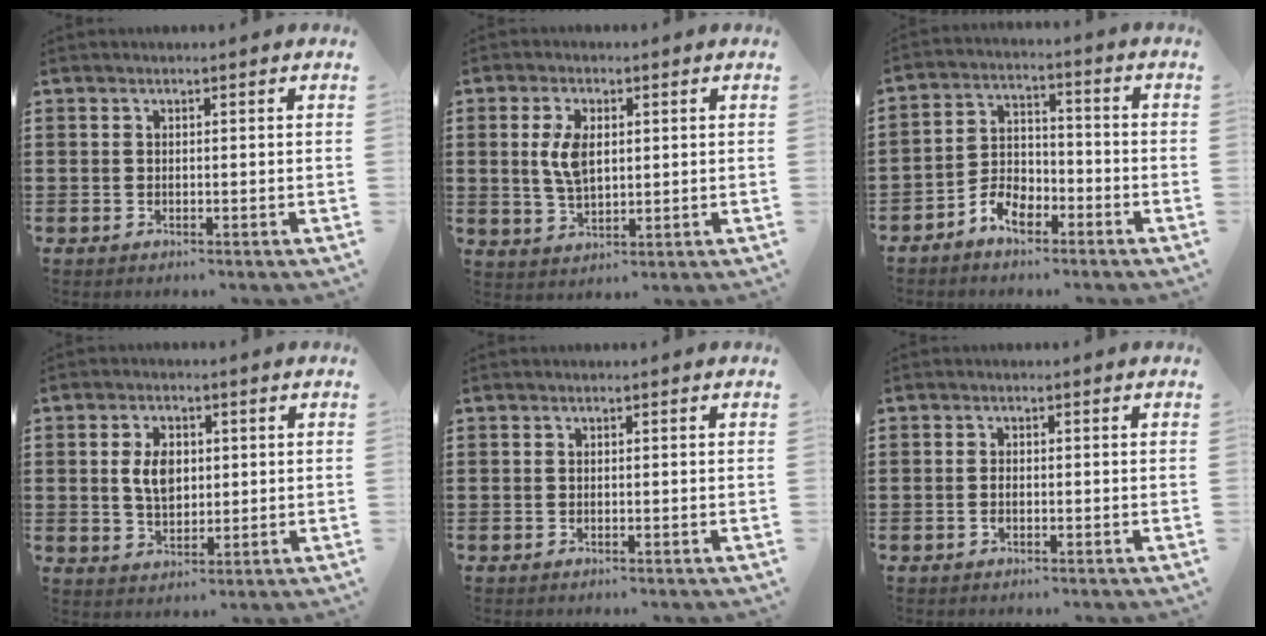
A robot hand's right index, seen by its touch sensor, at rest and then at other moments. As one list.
[{"total": 5.9, "force": [1.0, 3.1, 5.0], "torque": [-0.111, 0.008, 0.013]}, {"total": 5.5, "force": [-3.9, 3.1, 2.3], "torque": [-0.054, 0.016, -0.077]}, {"total": 5.3, "force": [0.7, 3.4, 4.1], "torque": [-0.086, 0.008, 0.006]}, {"total": 0.0}, {"total": 1.1, "force": [-0.4, 0.5, 0.9], "torque": [-0.020, -0.005, -0.007]}]